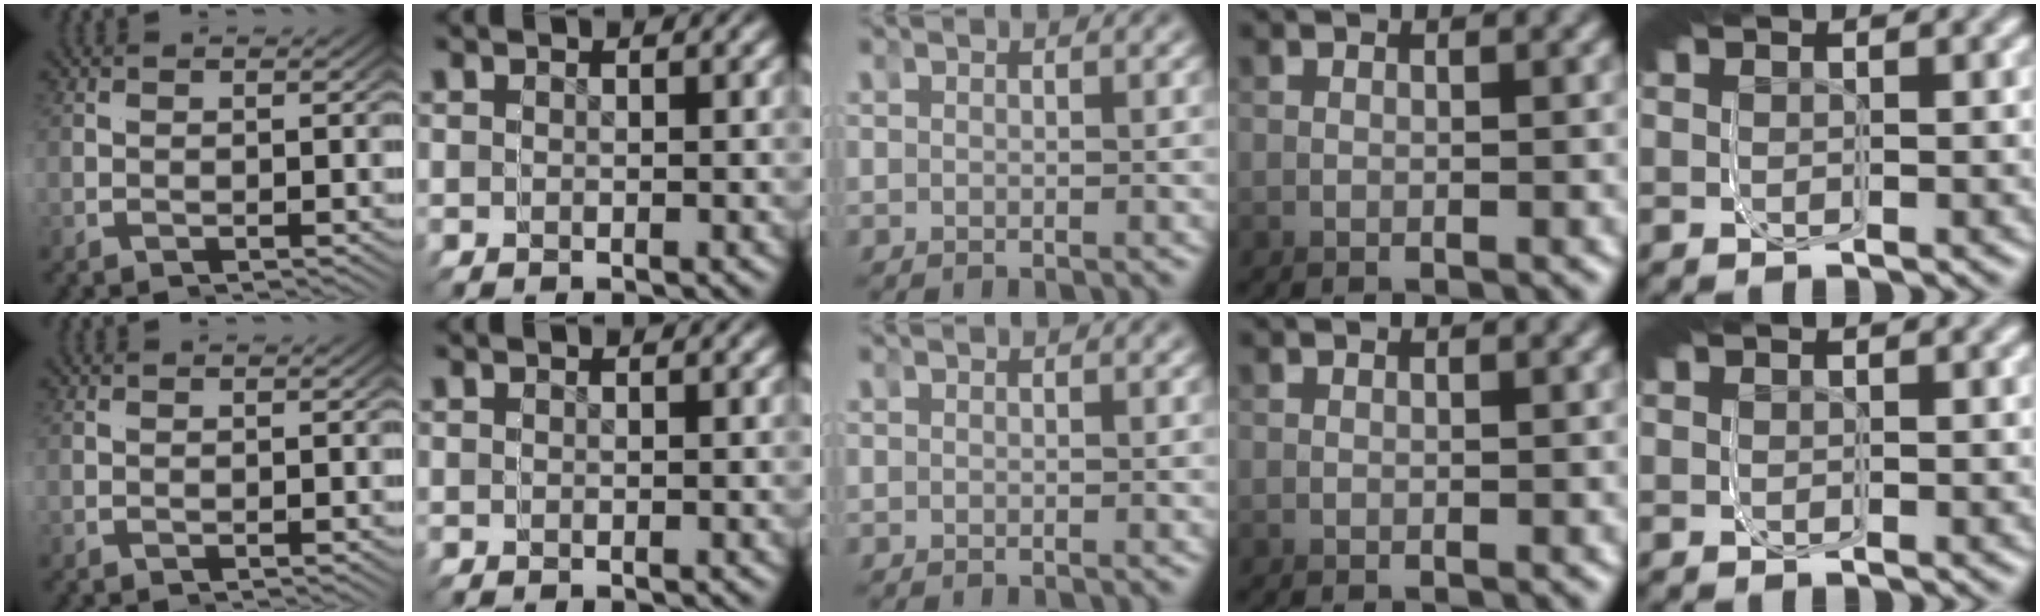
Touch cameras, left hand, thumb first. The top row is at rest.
{}